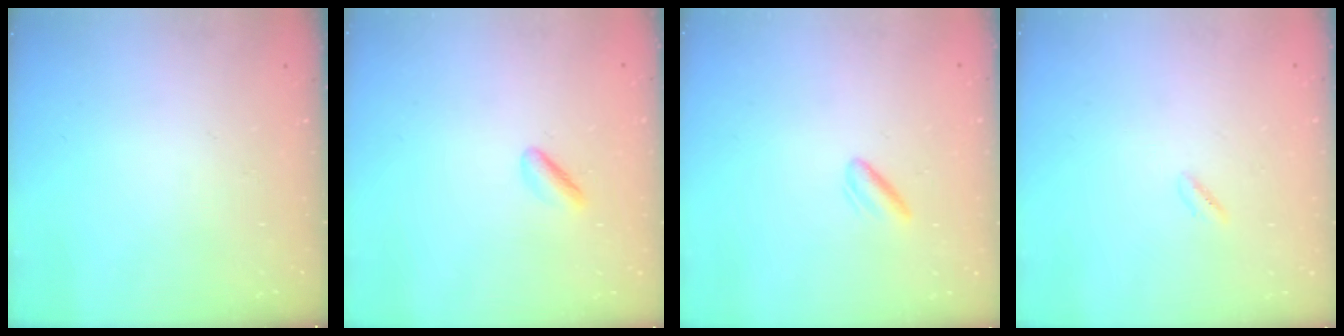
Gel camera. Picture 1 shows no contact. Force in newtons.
{"total": 2.3, "press": 2.2, "slide": 0.8}
{"total": 3.0, "press": 2.7, "slide": 1.3}
{"total": 0.7, "press": 0.2, "slide": 0.7}